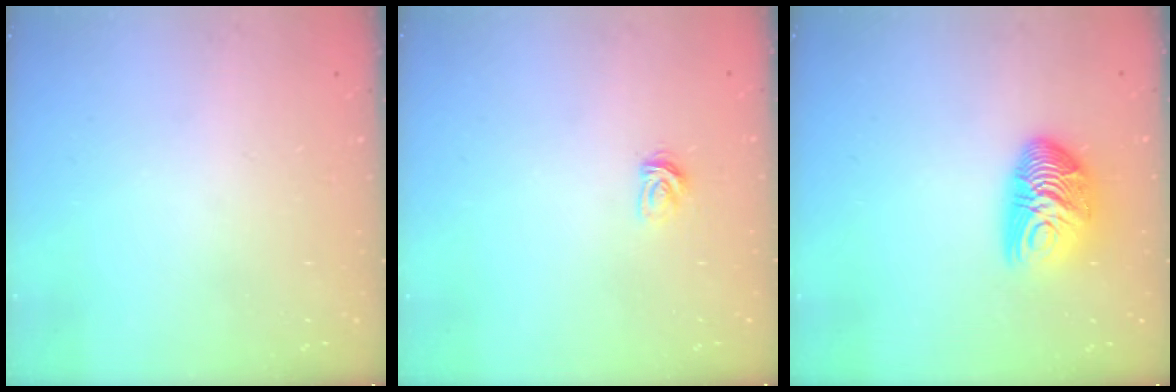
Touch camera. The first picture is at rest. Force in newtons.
{"total": 3.5, "press": 3.4, "slide": 0.3}
{"total": 11.1, "press": 11.1, "slide": 0.6}